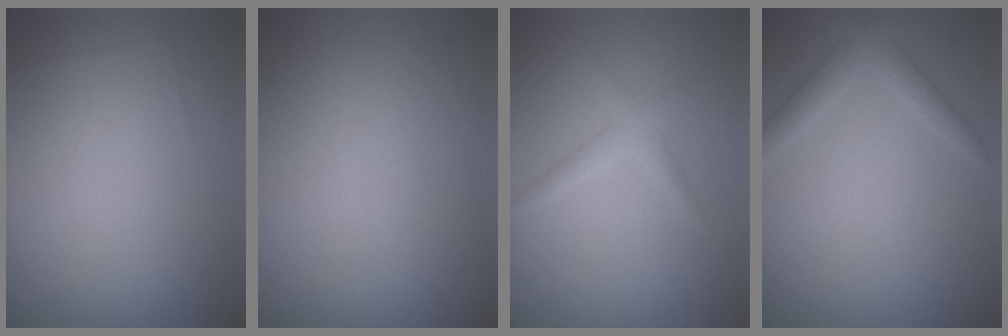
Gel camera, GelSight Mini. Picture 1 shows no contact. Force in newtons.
{"total": 0.0}
{"total": 1.4, "press": 1.4, "slide": 0.1}
{"total": 2.3, "press": 2.3, "slide": 0.2}